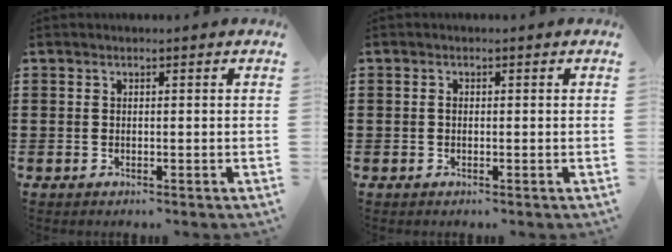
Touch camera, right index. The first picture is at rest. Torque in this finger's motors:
{"motor_torque": [0.29, -0.22, 0.03, 0.04]}